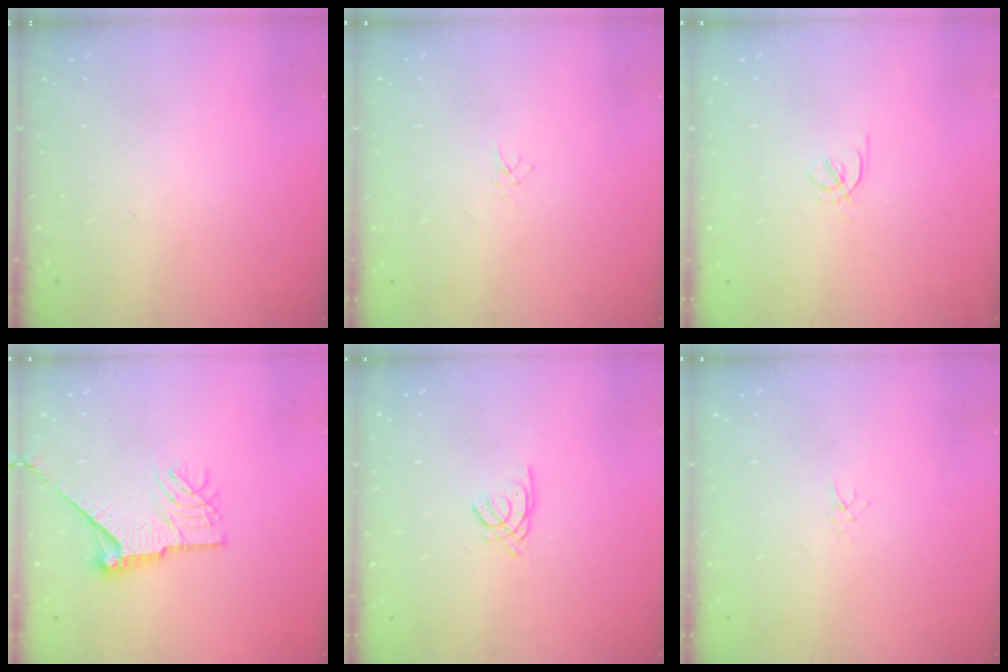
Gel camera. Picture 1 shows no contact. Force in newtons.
{"total": 2.0, "press": 2.0, "slide": 0.3}
{"total": 1.6, "press": 1.5, "slide": 0.5}
{"total": 13.0, "press": 13.0, "slide": 0.7}
{"total": 1.5, "press": 1.5, "slide": 0.1}
{"total": 2.0, "press": 2.0, "slide": 0.3}